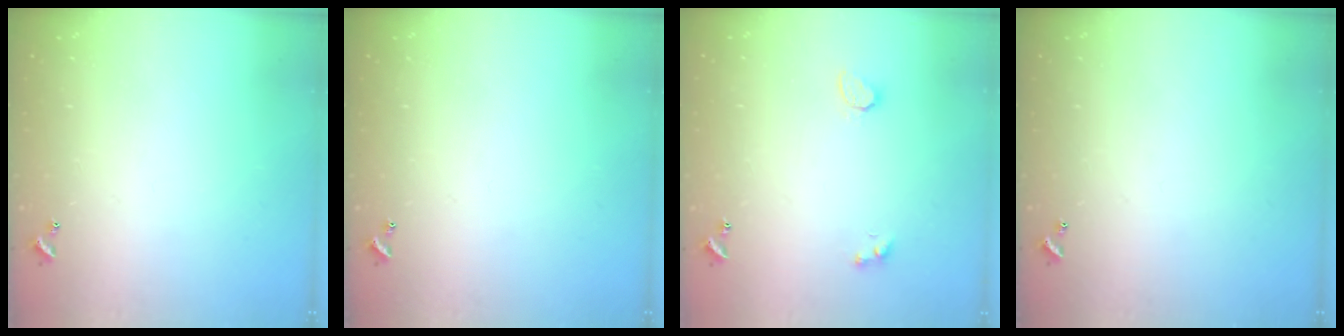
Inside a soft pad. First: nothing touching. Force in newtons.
{"total": 0.0}
{"total": 2.3, "press": 2.3, "slide": 0.5}
{"total": 0.0}